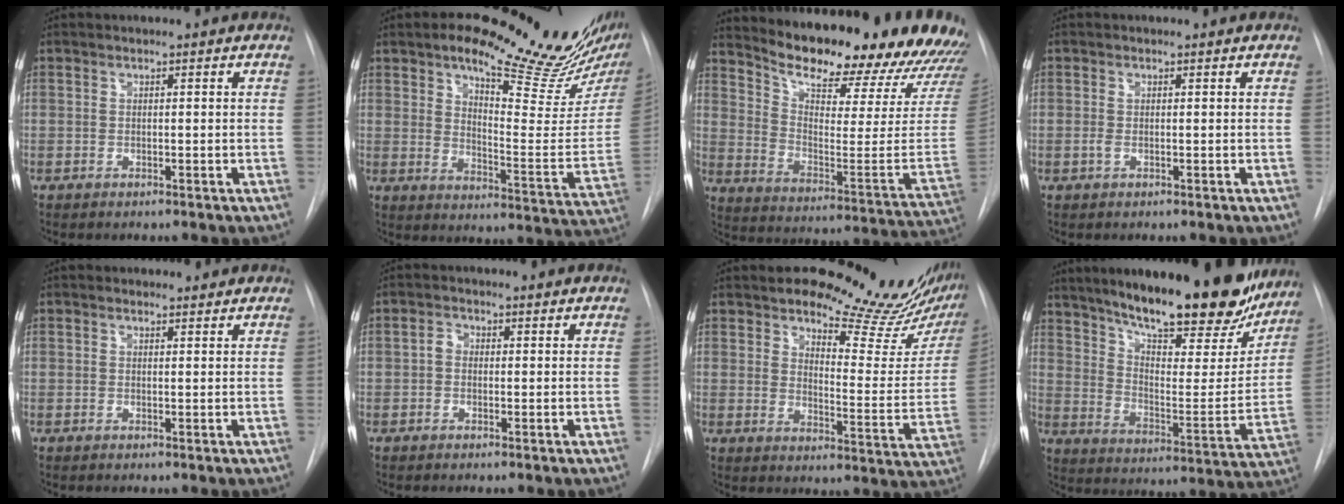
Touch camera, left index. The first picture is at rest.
{"total": 22.4, "force": [17.6, 3.4, 13.4], "torque": [-0.188, -0.062, 0.227]}
{"total": 26.4, "force": [23.5, 5.1, 10.9], "torque": [-0.177, -0.084, 0.305]}
{"total": 0.8, "force": [0.0, 0.3, 0.7], "torque": [-0.021, -0.002, 0.000]}
{"total": 0.9, "force": [0.9, 0.4, -0.1], "torque": [-0.005, -0.001, 0.009]}
{"total": 1.4, "force": [0.0, 1.1, 0.8], "torque": [-0.014, 0.008, -0.004]}
{"total": 17.5, "force": [15.9, 3.1, 6.4], "torque": [-0.071, -0.086, 0.188]}
{"total": 27.8, "force": [21.7, 6.4, 16.1], "torque": [-0.240, -0.021, 0.299]}